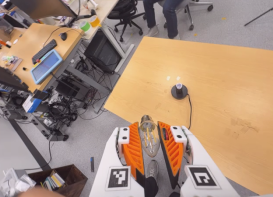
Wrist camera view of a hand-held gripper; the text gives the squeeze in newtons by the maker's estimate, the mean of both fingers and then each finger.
{"total": 12.2, "left": 12.3, "right": 12.0}